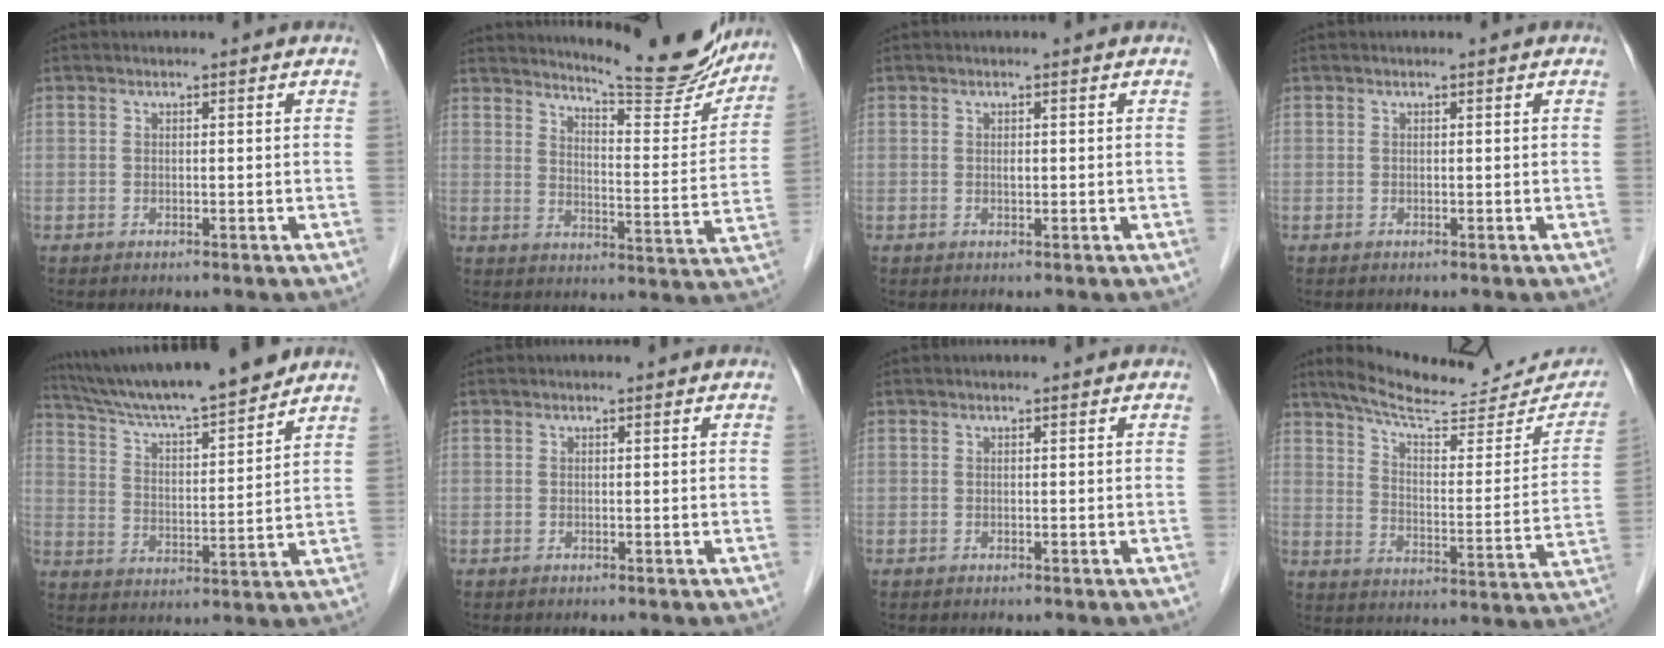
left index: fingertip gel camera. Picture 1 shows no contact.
{"total": 17.4, "force": [16.3, 1.5, 5.9], "torque": [-0.087, -0.061, 0.206]}
{"total": 0.5, "force": [0.2, 0.2, 0.5], "torque": [-0.008, 0.000, 0.003]}
{"total": 0.0}
{"total": 16.7, "force": [15.0, 0.6, 7.5], "torque": [-0.129, 0.011, 0.245]}
{"total": 0.0}
{"total": 0.0}
{"total": 20.5, "force": [18.5, 4.1, 7.8], "torque": [-0.107, -0.022, 0.249]}